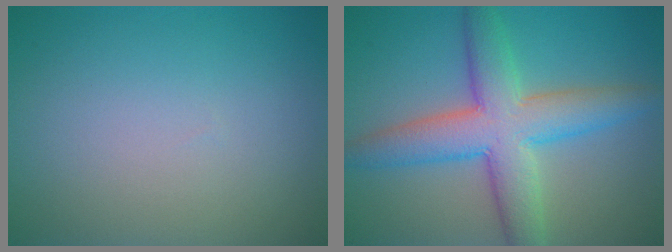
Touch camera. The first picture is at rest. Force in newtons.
{"total": 7.5, "press": 7.5, "slide": 0.6}